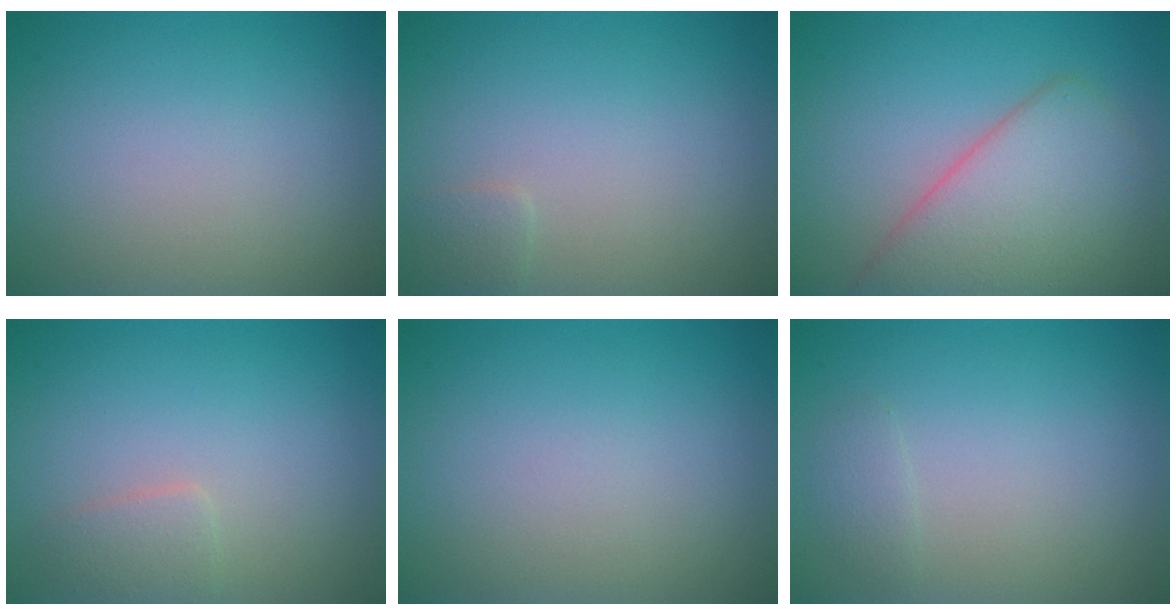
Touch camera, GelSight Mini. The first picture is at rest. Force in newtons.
{"total": 0.9, "press": 0.9, "slide": 0.1}
{"total": 6.4, "press": 6.4, "slide": 0.4}
{"total": 1.5, "press": 1.5, "slide": 0.1}
{"total": 0.0}
{"total": 0.9, "press": 0.9, "slide": 0.0}